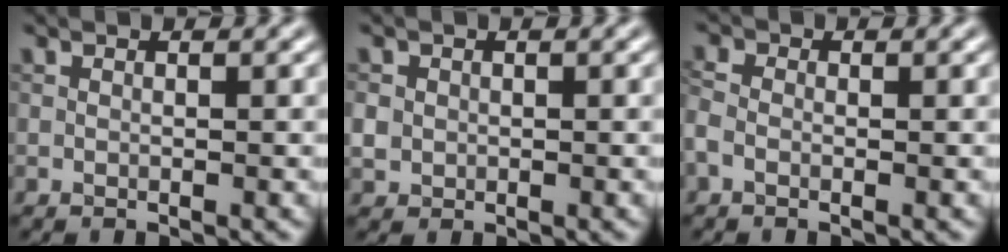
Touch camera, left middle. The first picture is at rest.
{"total": 1.6, "force": [0.0, 1.6, 0.5], "torque": [-0.008, -0.002, -0.001]}
{"total": 1.5, "force": [-0.7, 1.0, 0.9], "torque": [-0.022, 0.003, -0.022]}